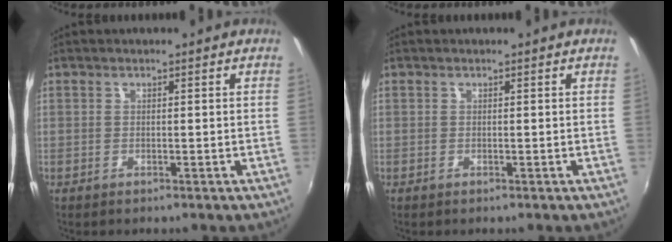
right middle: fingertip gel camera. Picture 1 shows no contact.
{"total": 0.0}